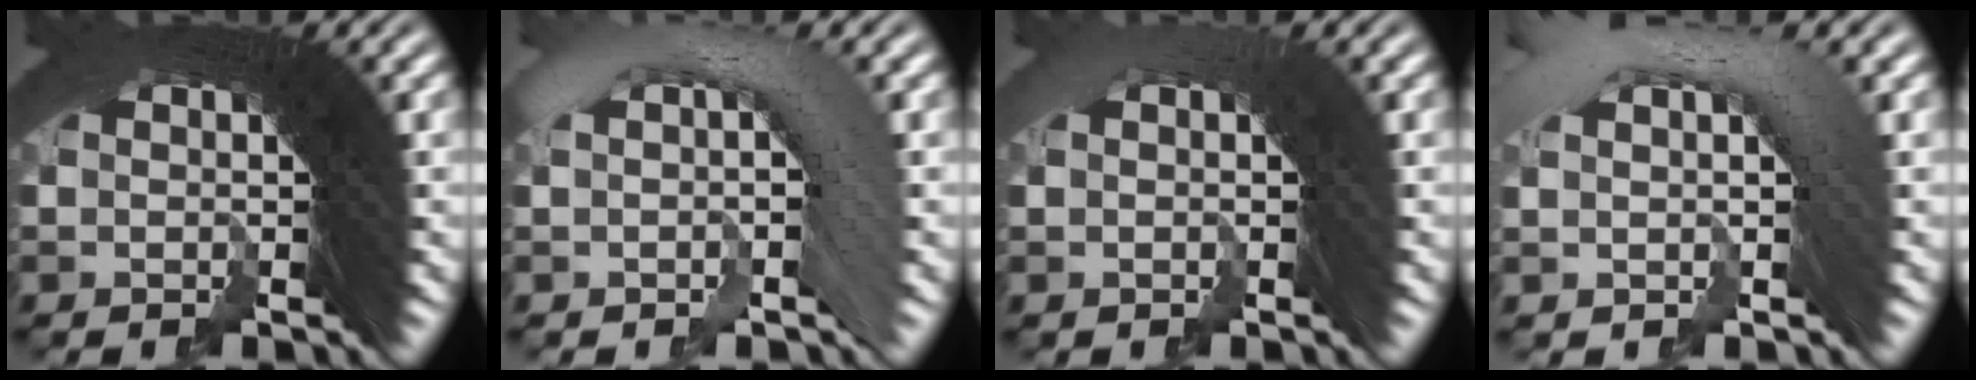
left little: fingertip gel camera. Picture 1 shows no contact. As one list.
[{"total": 2.4, "force": [0.4, 0.2, 2.3], "torque": [-0.022, 0.027, 0.003]}, {"total": 0.9, "force": [-0.4, -0.6, -0.6], "torque": [0.017, 0.009, -0.006]}, {"total": 3.1, "force": [1.3, 0.8, 2.7], "torque": [-0.041, 0.028, 0.020]}]